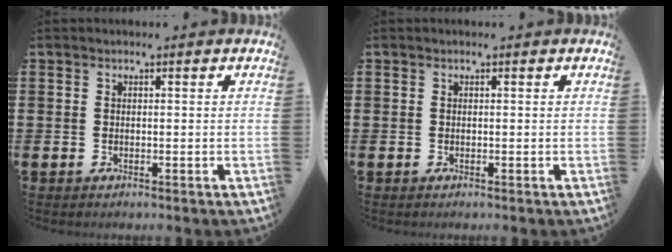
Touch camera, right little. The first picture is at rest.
{"total": 0.0}